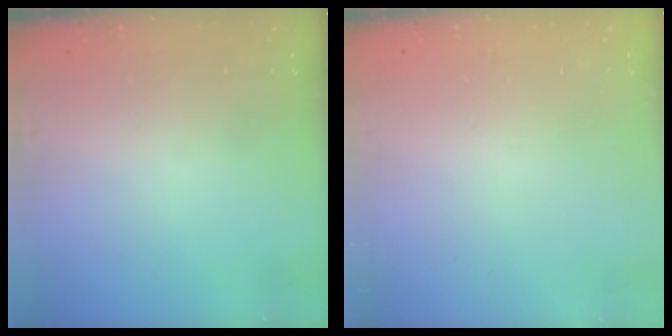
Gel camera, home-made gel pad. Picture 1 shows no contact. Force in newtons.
{"total": 2.7, "press": 2.7, "slide": 0.2}